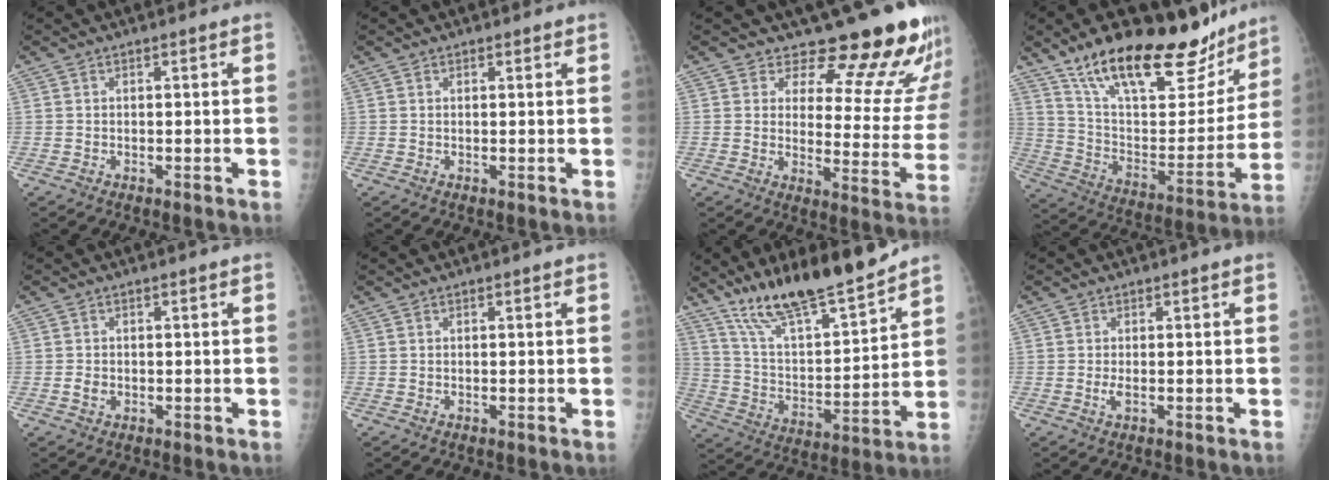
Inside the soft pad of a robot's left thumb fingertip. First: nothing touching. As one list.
[{"total": 0.6, "force": [0.4, 0.3, 0.1], "torque": [0.001, -0.003, 0.004]}, {"total": 16.8, "force": [14.5, 5.3, 6.5], "torque": [-0.035, -0.126, 0.169]}, {"total": 27.7, "force": [19.8, 10.4, 16.3], "torque": [-0.209, -0.071, 0.322]}, {"total": 1.7, "force": [-0.4, 1.3, 1.0], "torque": [-0.015, 0.002, -0.006]}, {"total": 0.0}, {"total": 18.0, "force": [15.0, 3.0, 9.6], "torque": [-0.135, -0.087, 0.269]}, {"total": 1.3, "force": [-0.1, 0.4, 1.3], "torque": [-0.030, -0.004, -0.003]}]